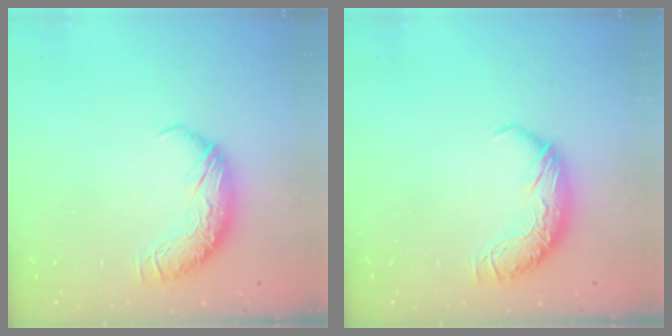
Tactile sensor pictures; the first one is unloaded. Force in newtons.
{"total": 0.0}